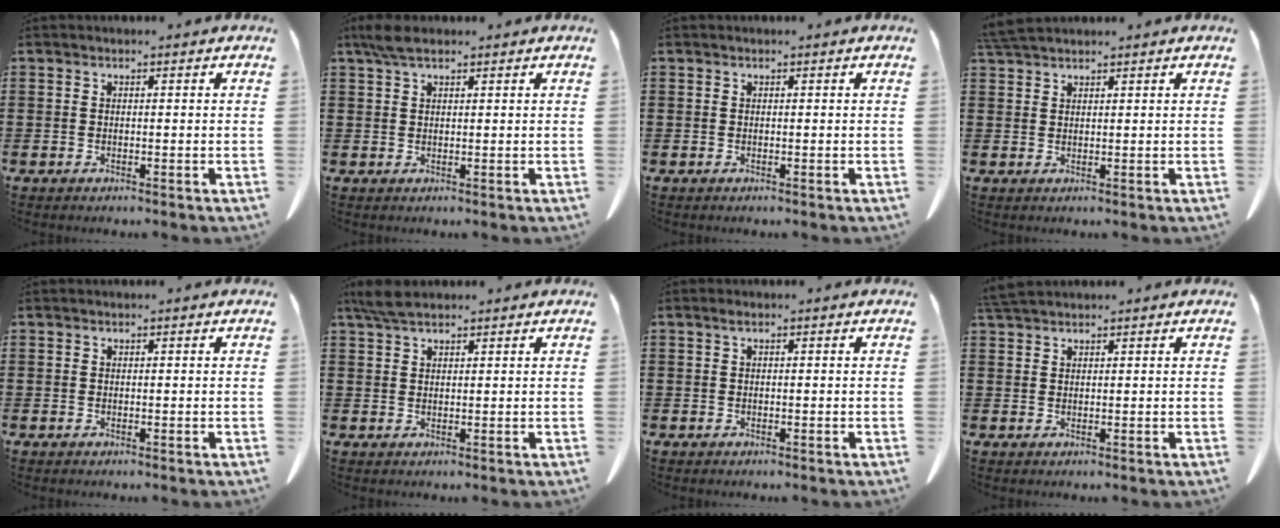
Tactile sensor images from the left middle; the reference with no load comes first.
{"total": 3.0, "force": [2.0, 1.0, 2.0], "torque": [-0.045, 0.004, 0.037]}
{"total": 0.0}
{"total": 3.0, "force": [2.7, 0.4, 1.2], "torque": [-0.032, -0.002, 0.054]}
{"total": 0.0}
{"total": 3.6, "force": [2.7, 1.1, 2.1], "torque": [-0.048, 0.002, 0.052]}
{"total": 0.5, "force": [0.2, 0.1, 0.4], "torque": [-0.009, 0.000, 0.005]}
{"total": 2.5, "force": [2.3, 0.4, 0.9], "torque": [-0.025, 0.001, 0.045]}